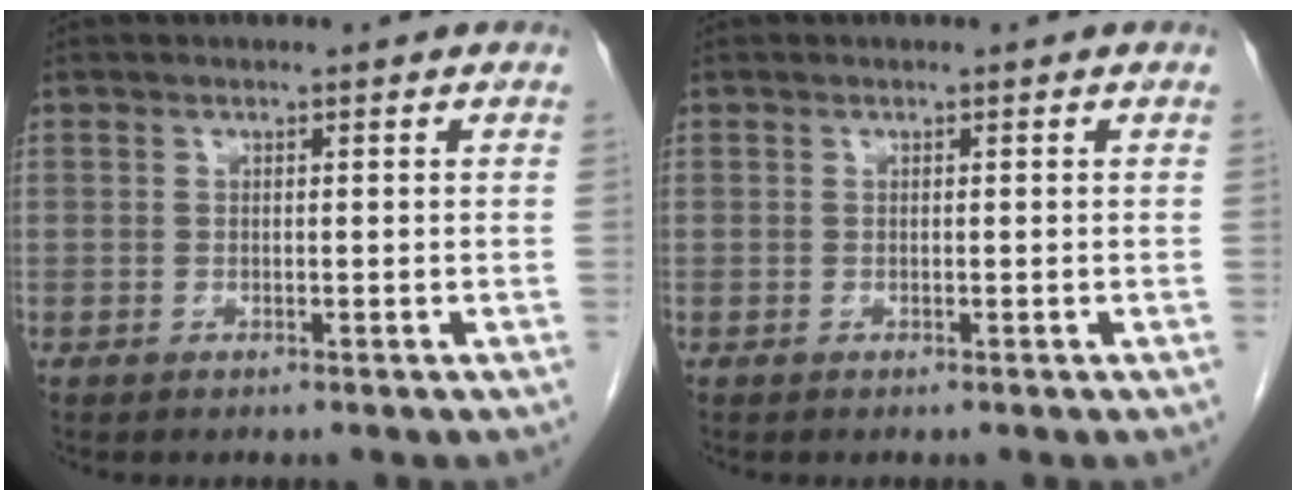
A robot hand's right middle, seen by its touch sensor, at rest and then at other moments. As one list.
[{"total": 0.0}]